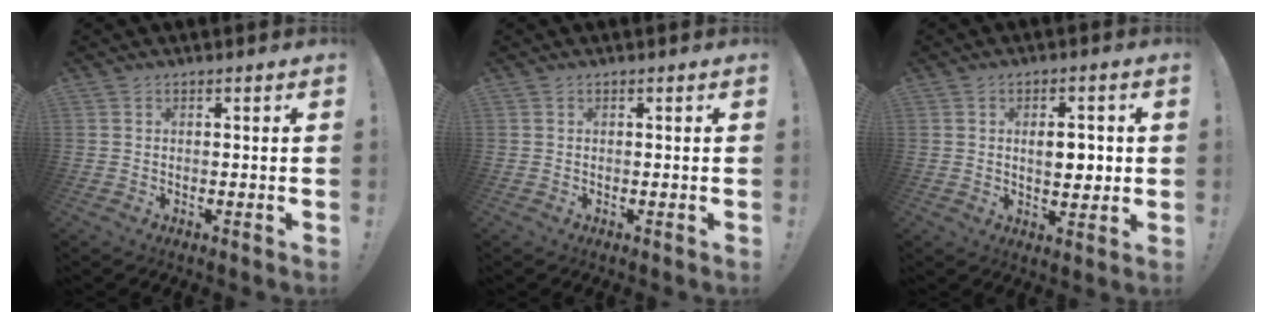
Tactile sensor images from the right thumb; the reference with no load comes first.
{"total": 0.0}
{"total": 5.9, "force": [0.4, 3.2, 5.0], "torque": [-0.064, -0.003, 0.002]}